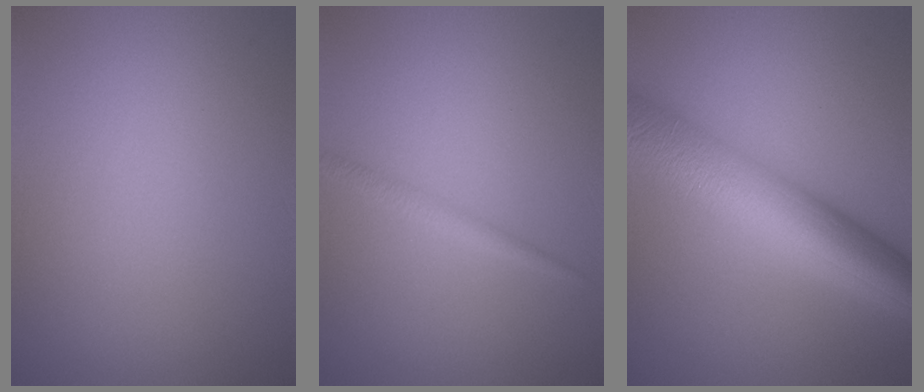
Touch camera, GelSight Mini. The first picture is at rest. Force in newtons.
{"total": 1.2, "press": 1.2, "slide": 0.0}
{"total": 10.1, "press": 10.1, "slide": 0.1}